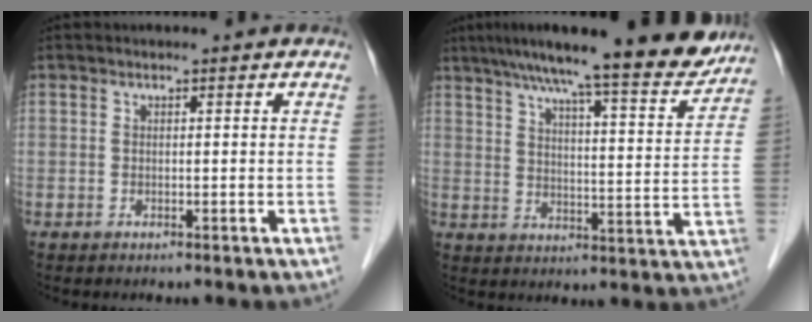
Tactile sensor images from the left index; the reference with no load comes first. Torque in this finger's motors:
{"motor_torque": [0.47, -0.64, 0.83, 0.21]}